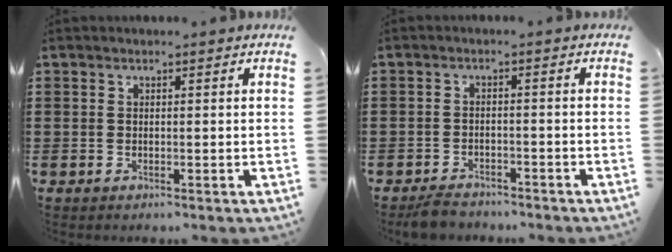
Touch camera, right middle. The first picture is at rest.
{"total": 2.6, "force": [-2.5, 0.7, 0.3], "torque": [-0.011, 0.004, -0.052]}